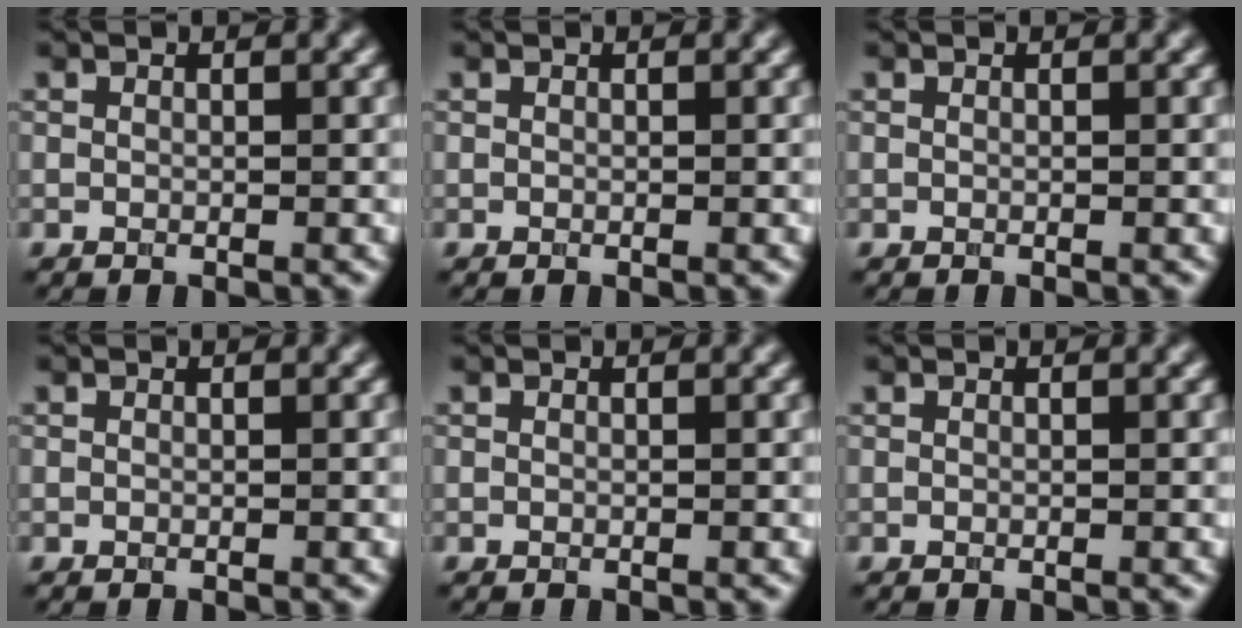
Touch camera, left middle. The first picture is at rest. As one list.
[{"total": 0.0}, {"total": 0.0}, {"total": 0.0}, {"total": 0.0}, {"total": 0.0}]